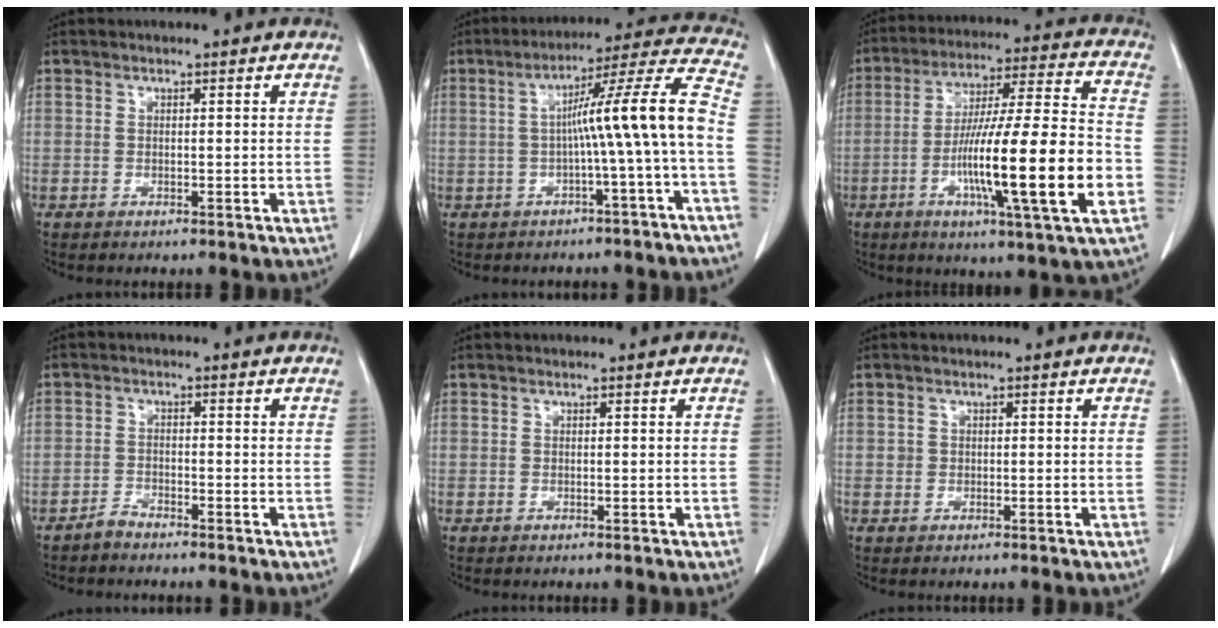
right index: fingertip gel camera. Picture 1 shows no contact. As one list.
[{"total": 11.4, "force": [-1.7, -1.7, 11.1], "torque": [-0.160, 0.026, -0.027]}, {"total": 20.4, "force": [-5.5, 0.3, 19.6], "torque": [-0.319, -0.009, -0.091]}, {"total": 1.8, "force": [-1.7, 0.1, 0.3], "torque": [-0.006, -0.003, -0.033]}, {"total": 0.0}, {"total": 0.7, "force": [0.1, 0.7, 0.1], "torque": [0.005, 0.006, 0.002]}]